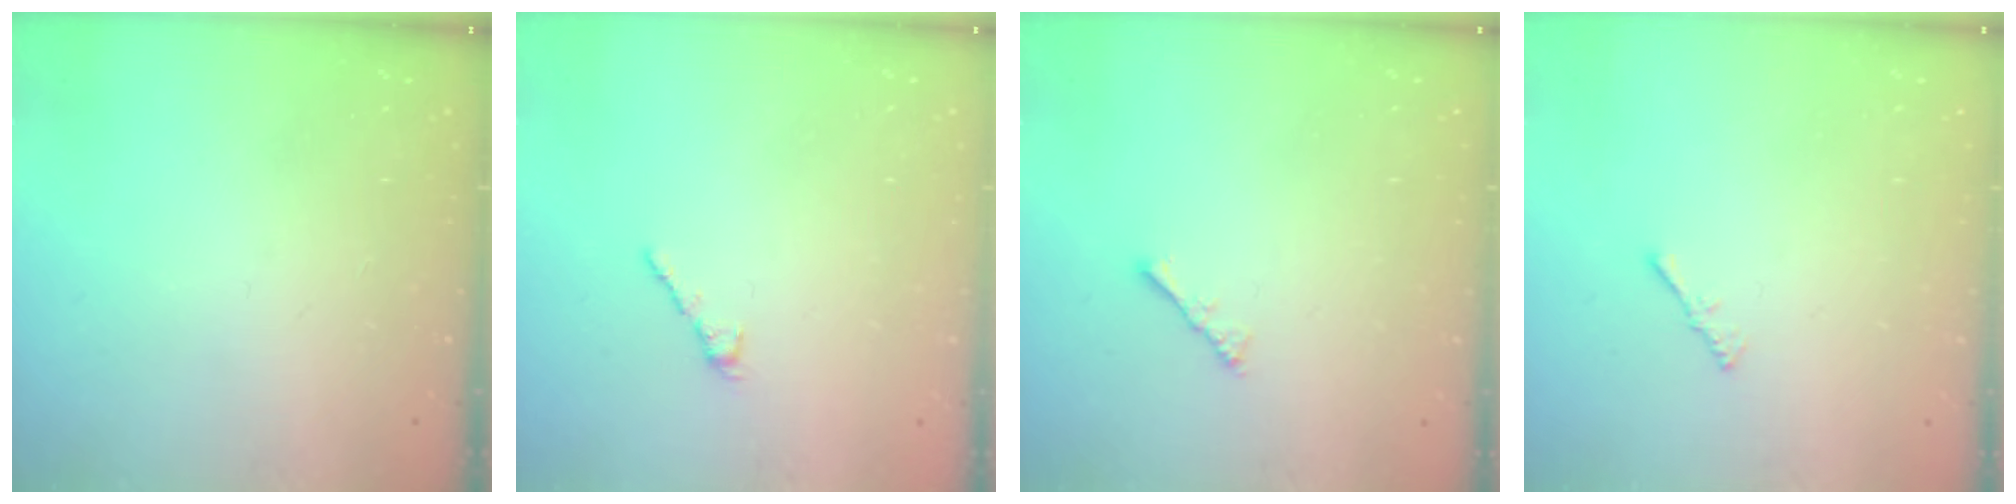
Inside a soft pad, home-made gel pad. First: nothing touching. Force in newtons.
{"total": 2.2, "press": 2.2, "slide": 0.4}
{"total": 2.2, "press": 2.1, "slide": 0.5}
{"total": 0.7, "press": 0.6, "slide": 0.3}